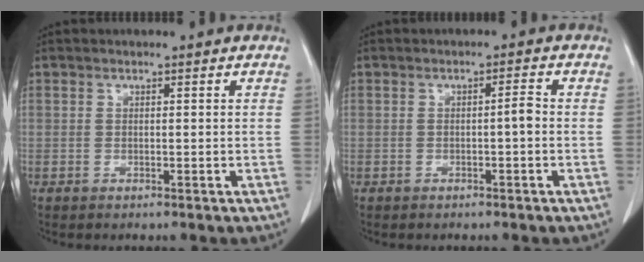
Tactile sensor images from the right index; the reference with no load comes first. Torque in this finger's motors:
{"motor_torque": [0.13, -0.11, 0.03, 0.03]}